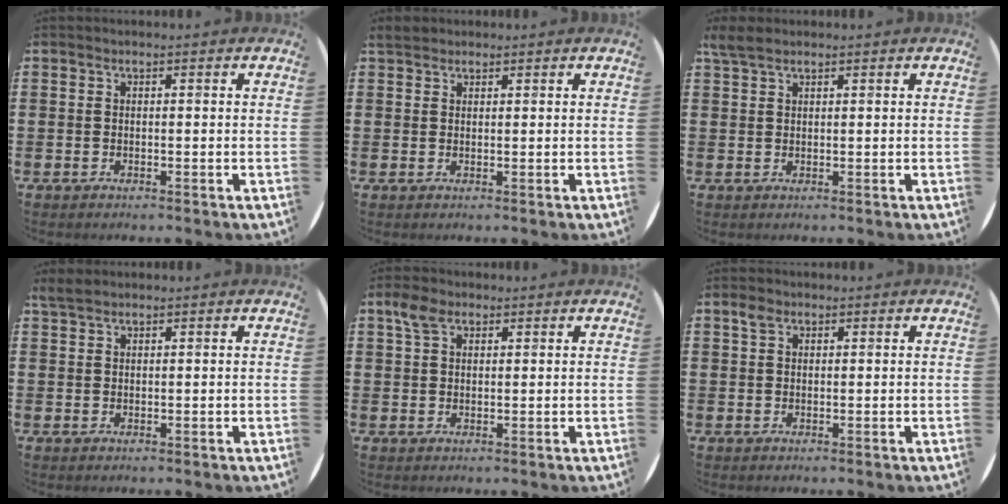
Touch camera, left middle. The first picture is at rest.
{"total": 1.7, "force": [1.5, 0.7, 0.3], "torque": [-0.002, 0.001, 0.028]}
{"total": 2.3, "force": [1.9, 0.7, 1.2], "torque": [-0.019, 0.001, 0.033]}
{"total": 1.6, "force": [1.5, 0.3, 0.4], "torque": [-0.012, 0.004, 0.028]}
{"total": 3.0, "force": [2.0, 1.7, 1.4], "torque": [-0.024, 0.003, 0.037]}
{"total": 1.5, "force": [1.0, 1.0, 0.6], "torque": [0.001, -0.001, 0.015]}